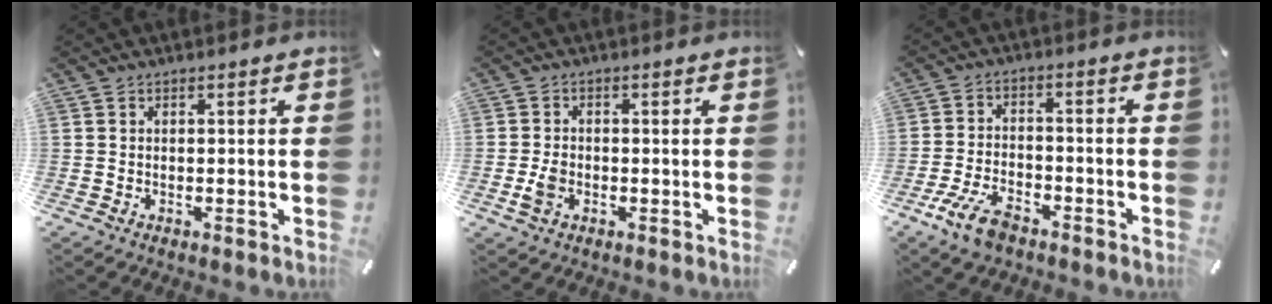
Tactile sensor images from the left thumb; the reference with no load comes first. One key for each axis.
{"total": 3.7, "fx": -0.9, "fy": 2.8, "fz": 2.3, "tx": -0.054, "ty": 0.001, "tz": -0.018}
{"total": 8.6, "fx": -5.5, "fy": 4.2, "fz": 5.1, "tx": -0.113, "ty": 0.018, "tz": -0.102}